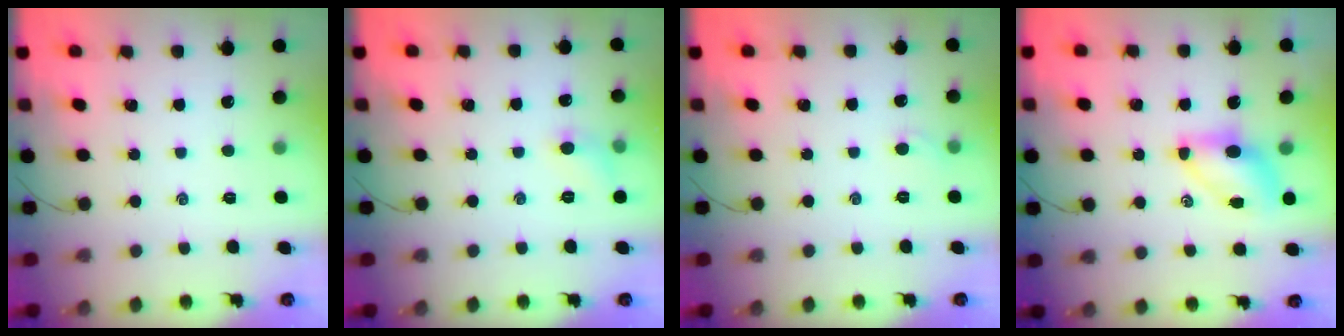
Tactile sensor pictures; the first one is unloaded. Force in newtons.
{"total": 5.0, "press": 4.8, "slide": 1.6}
{"total": 2.9, "press": 2.8, "slide": 1.0}
{"total": 6.6, "press": 6.5, "slide": 1.0}